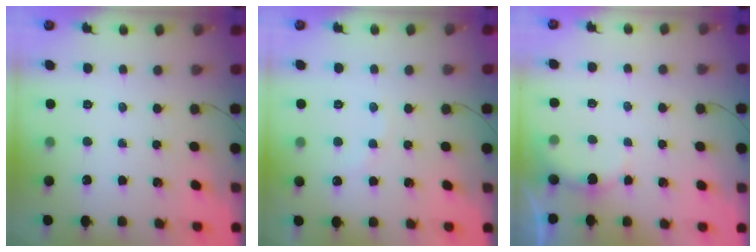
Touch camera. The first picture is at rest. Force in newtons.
{"total": 5.6, "press": 5.6, "slide": 1.0}
{"total": 2.7, "press": 2.6, "slide": 0.6}